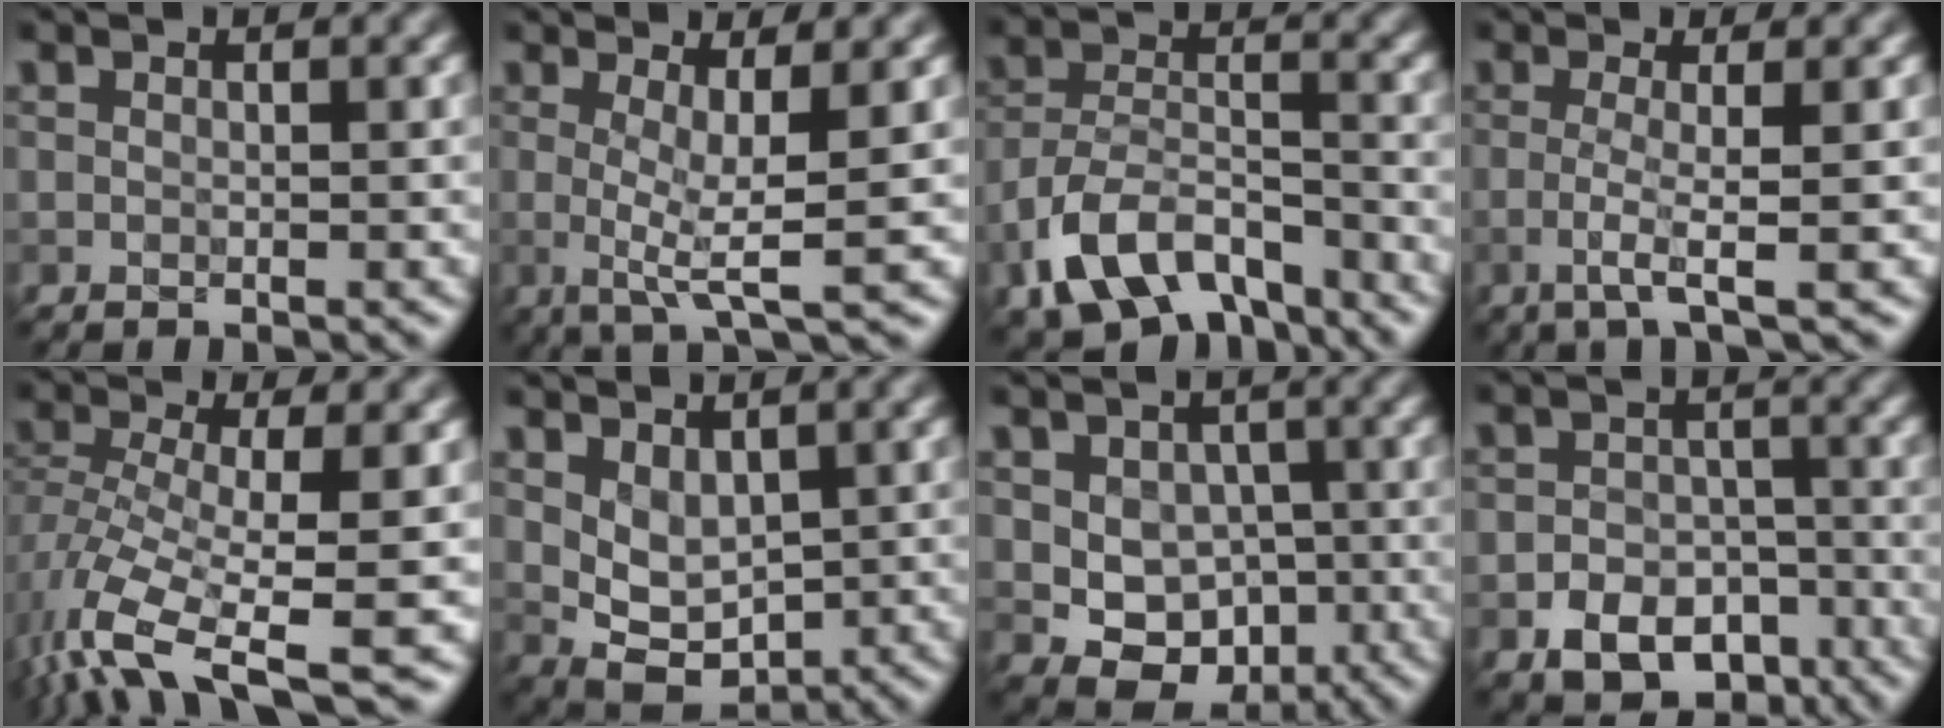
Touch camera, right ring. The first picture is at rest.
{"total": 4.2, "force": [0.4, 0.7, 4.2], "torque": [-0.074, -0.006, 0.002]}
{"total": 9.1, "force": [-5.6, 4.7, 5.4], "torque": [-0.100, -0.004, -0.108]}
{"total": 2.8, "force": [-0.7, 0.3, 2.7], "torque": [-0.053, -0.001, -0.025]}
{"total": 9.2, "force": [-4.5, 3.1, 7.3], "torque": [-0.153, -0.012, -0.089]}
{"total": 3.3, "force": [1.1, 2.3, 2.2], "torque": [-0.043, -0.009, 0.028]}
{"total": 6.3, "force": [-0.7, 5.3, 3.4], "torque": [-0.036, -0.003, -0.020]}
{"total": 7.2, "force": [-4.2, 4.9, 3.2], "torque": [-0.038, -0.003, -0.062]}